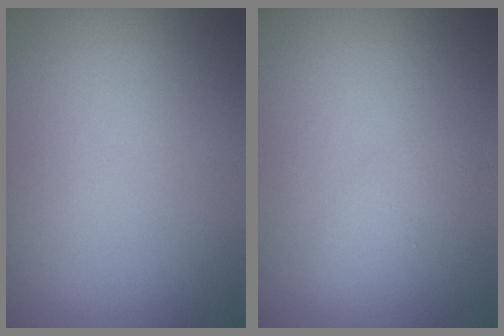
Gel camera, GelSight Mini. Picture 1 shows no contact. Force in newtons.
{"total": 0.7, "press": 0.7, "slide": 0.1}